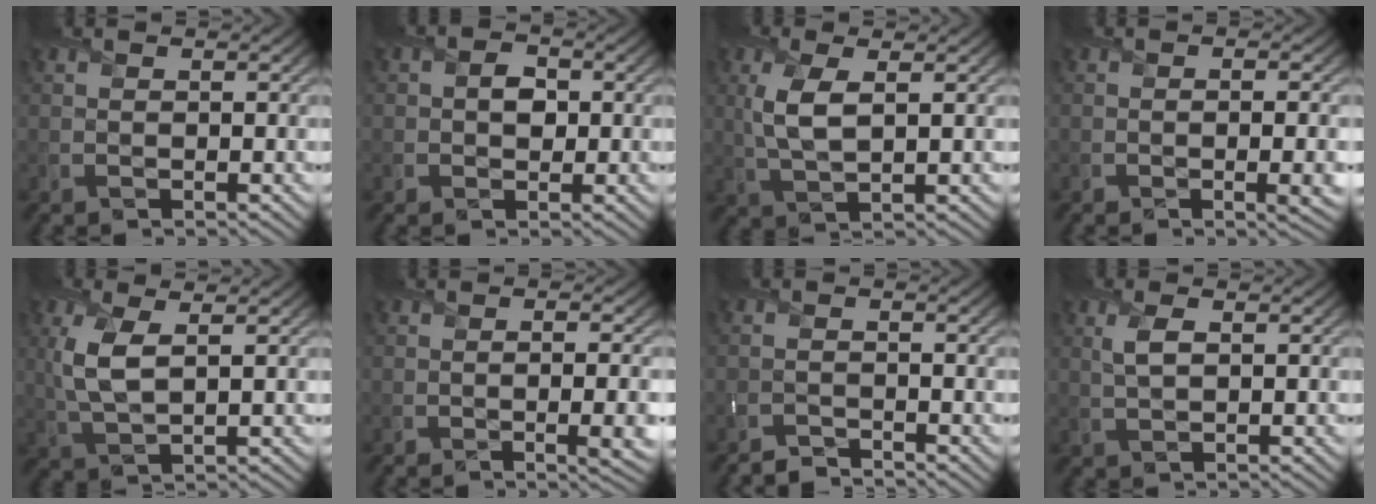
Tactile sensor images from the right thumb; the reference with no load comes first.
{"total": 2.9, "force": [0.1, 2.3, 1.7], "torque": [-0.032, -0.002, -0.003]}
{"total": 5.0, "force": [1.1, 2.0, 4.5], "torque": [-0.110, 0.000, 0.027]}
{"total": 3.7, "force": [-0.8, 1.2, 3.4], "torque": [-0.053, -0.012, -0.004]}
{"total": 5.8, "force": [1.4, 2.4, 5.1], "torque": [-0.130, 0.001, 0.031]}
{"total": 5.0, "force": [-1.1, 1.6, 4.6], "torque": [-0.062, -0.013, -0.006]}
{"total": 2.0, "force": [-2.0, 0.1, 0.1], "torque": [0.002, -0.001, -0.042]}
{"total": 2.5, "force": [0.7, 1.0, 2.1], "torque": [-0.053, 0.001, 0.018]}